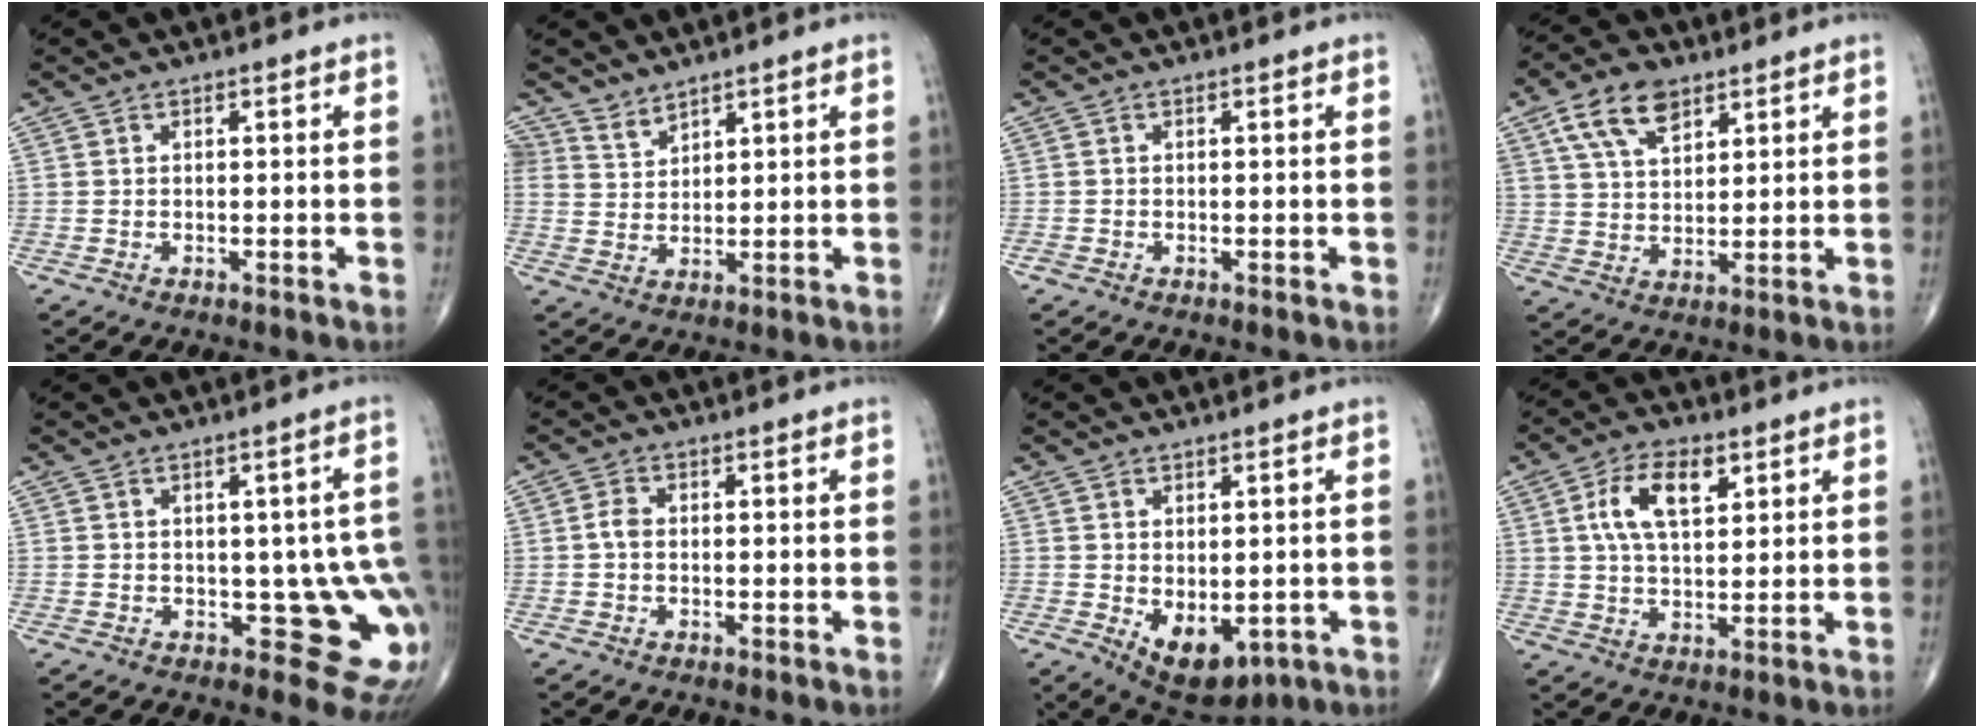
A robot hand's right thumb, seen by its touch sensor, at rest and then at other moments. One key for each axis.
{"total": 2.9, "fx": 2.7, "fy": 1.2, "fz": -0.1, "tx": 0.020, "ty": -0.026, "tz": 0.052}
{"total": 0.7, "fx": -0.3, "fy": 0.4, "fz": 0.4, "tx": -0.001, "ty": 0.001, "tz": -0.008}
{"total": 10.0, "fx": 5.4, "fy": 5.6, "fz": 6.3, "tx": -0.103, "ty": -0.014, "tz": 0.103}
{"total": 9.6, "fx": -1.1, "fy": 5.0, "fz": 8.1, "tx": -0.051, "ty": -0.002, "tz": -0.005}
{"total": 2.0, "fx": -0.1, "fy": 1.4, "fz": 1.5, "tx": -0.025, "ty": 0.004, "tz": -0.007}
{"total": 8.6, "fx": -2.1, "fy": 5.0, "fz": 6.7, "tx": -0.083, "ty": -0.004, "tz": -0.009}
{"total": 9.6, "fx": 3.5, "fy": 4.9, "fz": 7.5, "tx": -0.127, "ty": -0.004, "tz": 0.063}